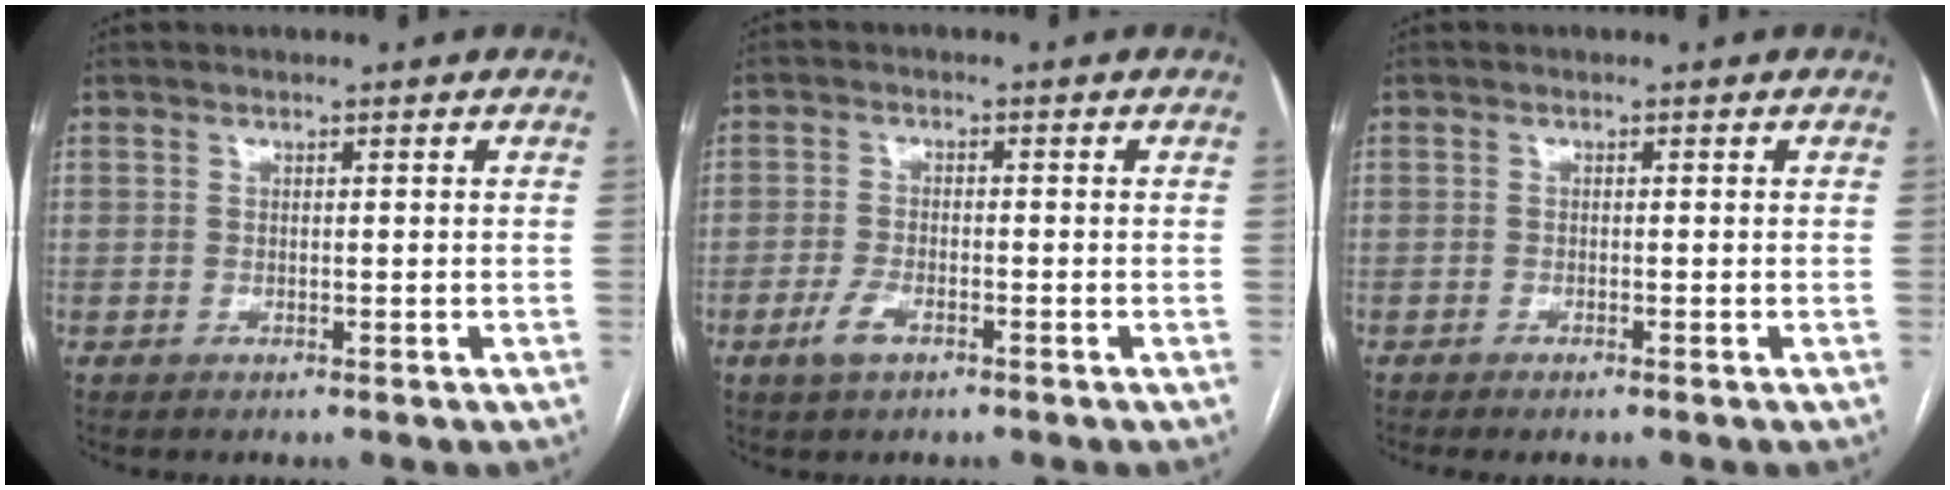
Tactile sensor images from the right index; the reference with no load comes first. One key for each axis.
{"total": 3.5, "fx": -2.0, "fy": 1.4, "fz": 2.4, "tx": -0.054, "ty": 0.001, "tz": -0.037}
{"total": 1.2, "fx": -1.0, "fy": -0.1, "fz": 0.7, "tx": -0.012, "ty": -0.002, "tz": -0.017}